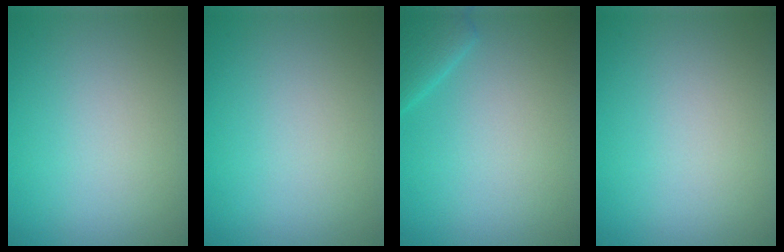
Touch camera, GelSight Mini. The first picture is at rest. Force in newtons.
{"total": 0.0}
{"total": 2.3, "press": 2.3, "slide": 0.2}
{"total": 0.0}